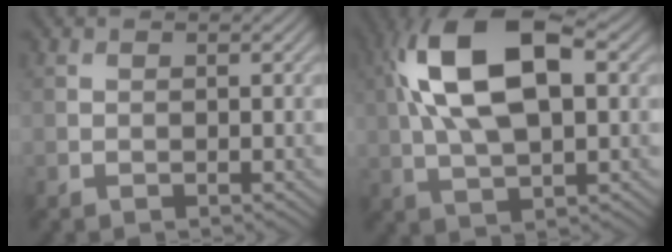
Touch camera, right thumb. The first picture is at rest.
{"total": 14.1, "force": [3.1, 6.6, 12.1], "torque": [-0.234, 0.016, 0.050]}